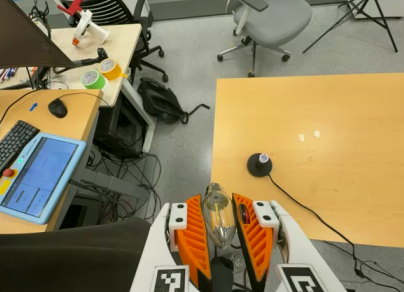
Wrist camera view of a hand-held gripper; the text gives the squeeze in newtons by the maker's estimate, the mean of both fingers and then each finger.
{"total": 13.1, "left": 14.0, "right": 12.2}